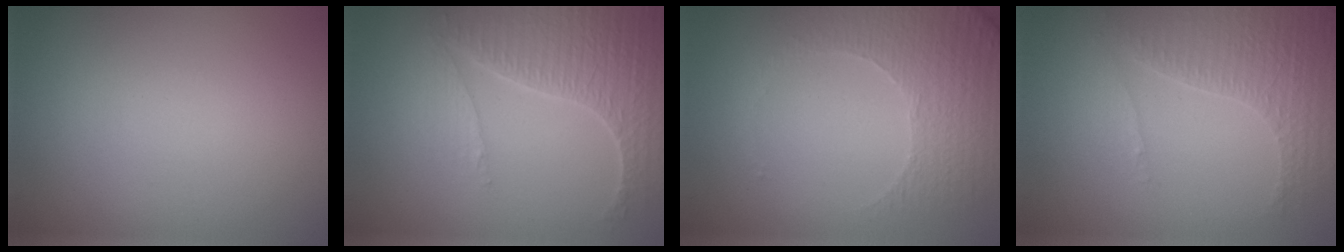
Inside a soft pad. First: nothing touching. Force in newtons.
{"total": 4.6, "press": 4.1, "slide": 2.0}
{"total": 4.9, "press": 3.6, "slide": 3.3}
{"total": 4.3, "press": 3.1, "slide": 3.0}